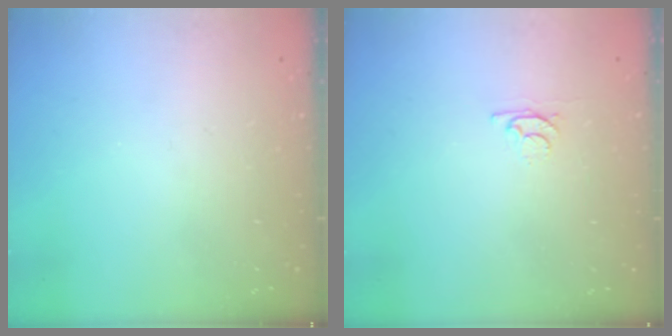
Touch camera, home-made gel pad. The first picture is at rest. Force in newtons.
{"total": 3.1, "press": 3.0, "slide": 0.4}